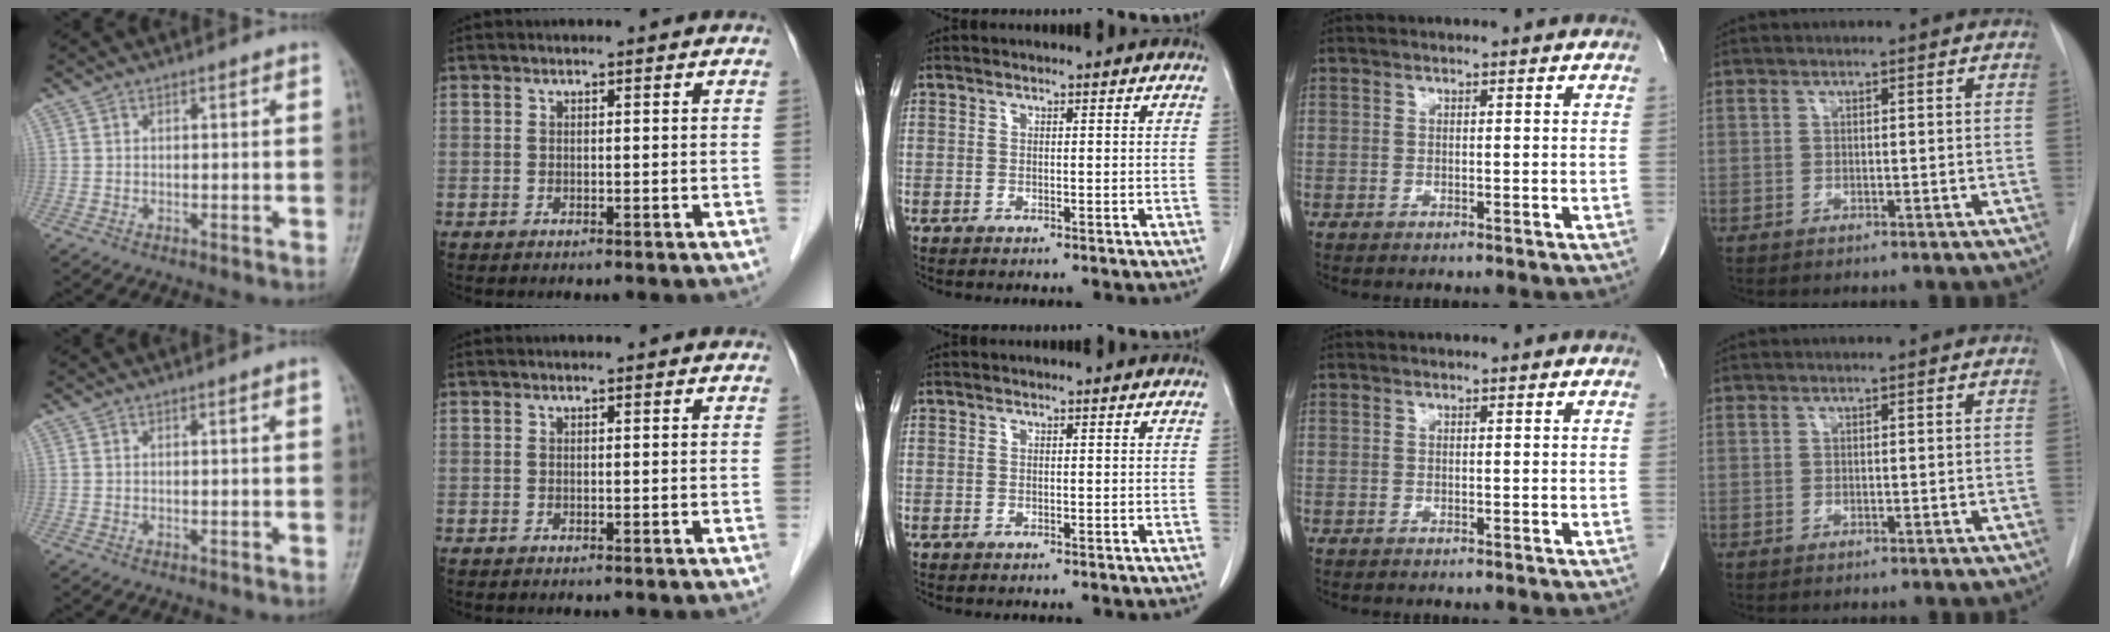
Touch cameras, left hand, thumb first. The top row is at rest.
{"thumb": {"total": 0.8, "force": [0.3, -0.1, 0.8], "torque": [-0.014, 0.001, 0.003]}, "index": {"total": 0.7, "force": [0.7, 0.1, 0.1], "torque": [-0.007, 0.001, 0.002]}}